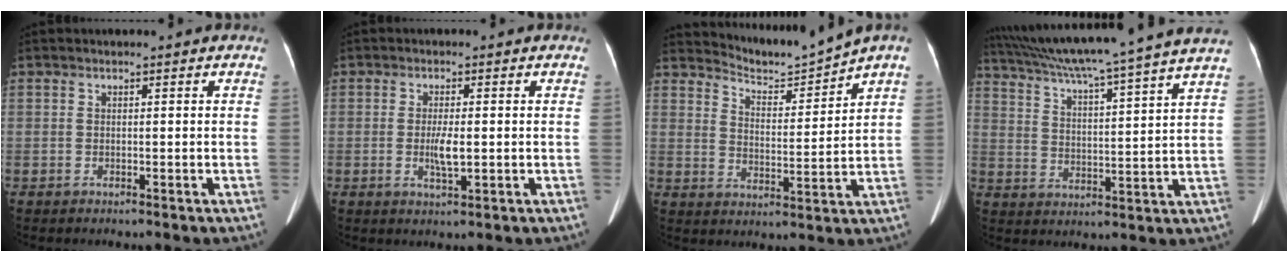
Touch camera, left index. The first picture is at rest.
{"total": 3.4, "force": [-0.4, 0.6, 3.3], "torque": [-0.065, -0.005, -0.004]}
{"total": 6.4, "force": [6.2, -1.6, -0.4], "torque": [-0.003, -0.023, 0.119]}
{"total": 22.4, "force": [19.4, -2.1, 11.1], "torque": [-0.192, -0.014, 0.274]}